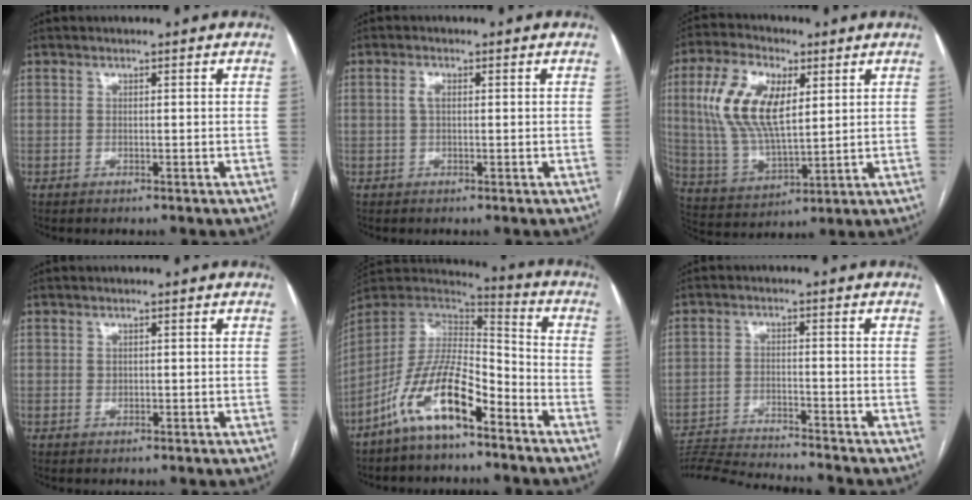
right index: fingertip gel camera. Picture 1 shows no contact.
{"total": 1.7, "force": [0.4, 0.8, 1.5], "torque": [-0.031, 0.005, 0.007]}
{"total": 14.1, "force": [4.1, 6.1, 12.1], "torque": [-0.261, 0.016, 0.082]}
{"total": 0.6, "force": [0.2, 0.6, 0.1], "torque": [0.000, 0.001, 0.005]}
{"total": 13.3, "force": [-7.9, 3.7, 10.0], "torque": [-0.193, 0.011, -0.149]}
{"total": 12.2, "force": [-11.6, -1.4, 3.3], "torque": [-0.044, -0.006, -0.193]}